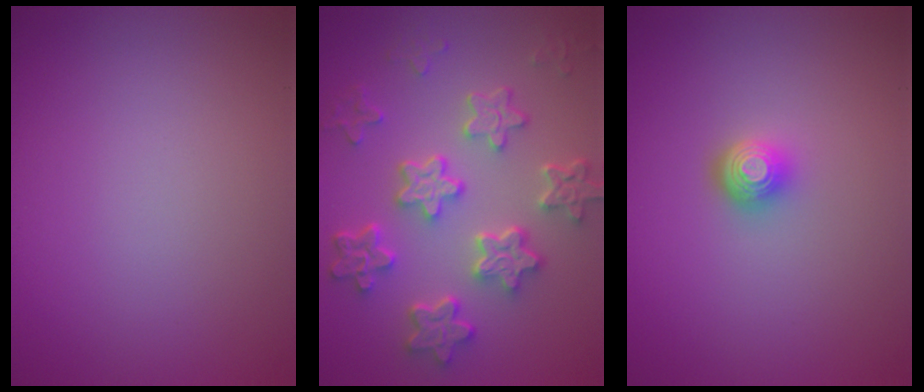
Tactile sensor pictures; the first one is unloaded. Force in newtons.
{"total": 6.5, "press": 5.1, "slide": 4.1}
{"total": 2.1, "press": 1.5, "slide": 1.5}